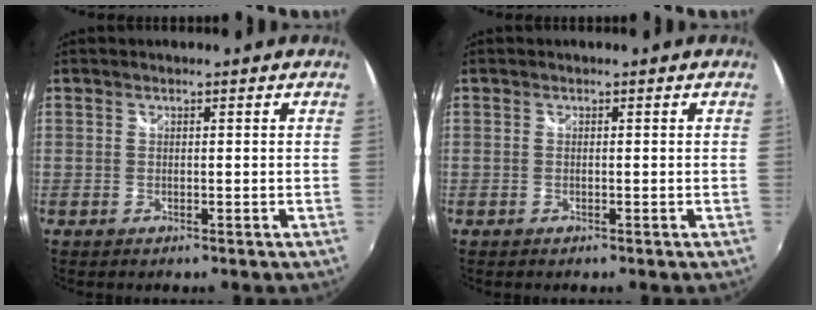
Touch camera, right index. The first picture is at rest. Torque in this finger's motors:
{"motor_torque": [0.00, 0.00, 0.00, 0.01]}